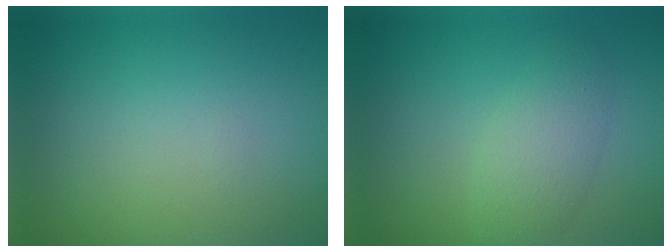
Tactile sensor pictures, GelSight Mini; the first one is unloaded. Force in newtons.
{"total": 2.9, "press": 2.9, "slide": 0.2}